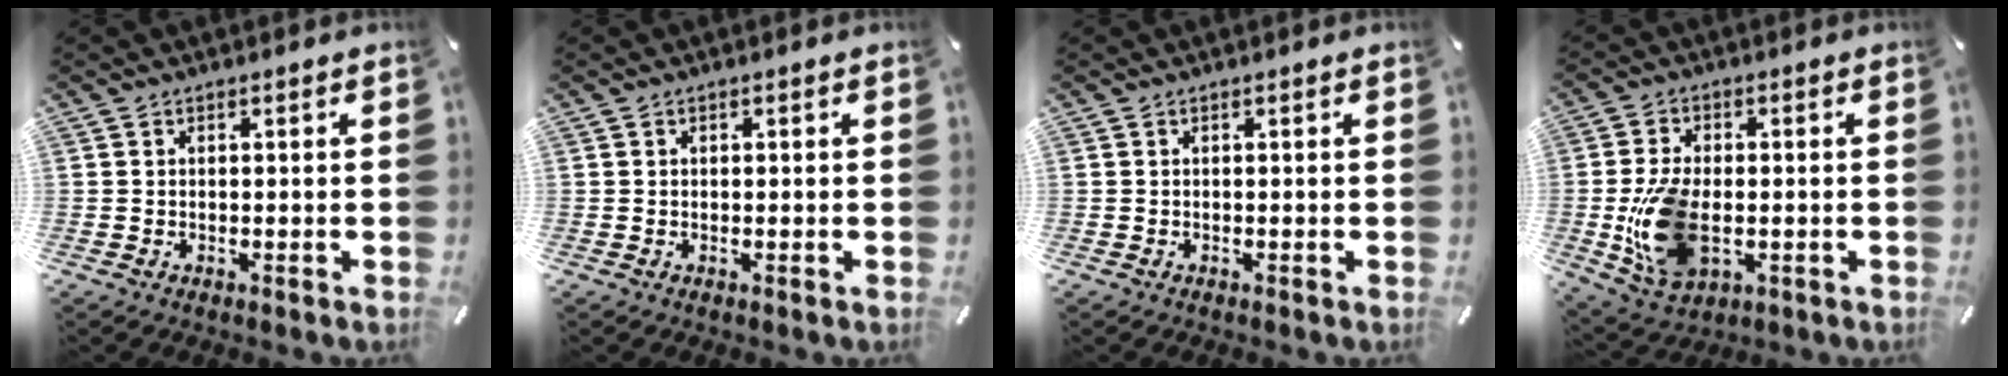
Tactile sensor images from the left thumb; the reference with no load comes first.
{"total": 0.0}
{"total": 0.0}
{"total": 13.5, "force": [-2.0, 8.4, 10.4], "torque": [-0.231, -0.014, -0.033]}